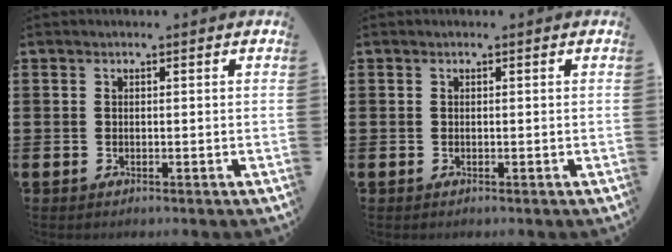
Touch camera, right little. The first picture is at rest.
{"total": 0.0}